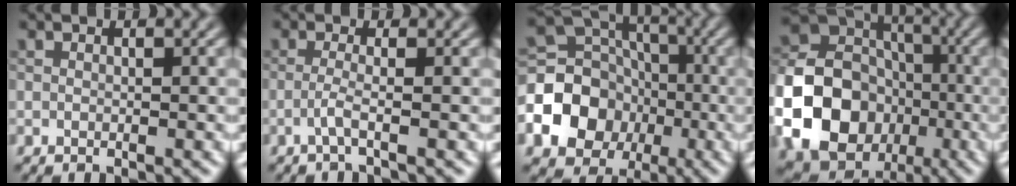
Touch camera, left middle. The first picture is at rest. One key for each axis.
{"total": 1.9, "fx": -0.6, "fy": 0.3, "fz": 1.8, "tx": -0.032, "ty": -0.001, "tz": -0.022}
{"total": 10.4, "fx": -3.0, "fy": 8.9, "fz": 4.5, "tx": -0.082, "ty": -0.005, "tz": -0.080}
{"total": 20.0, "fx": -6.0, "fy": 17.5, "fz": 7.8, "tx": -0.182, "ty": -0.040, "tz": -0.134}